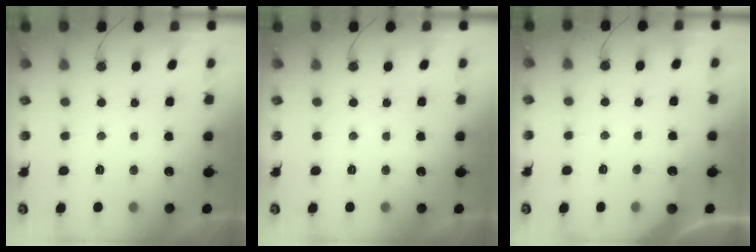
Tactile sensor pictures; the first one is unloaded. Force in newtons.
{"total": 0.0}
{"total": 3.0, "press": 3.0, "slide": 0.3}